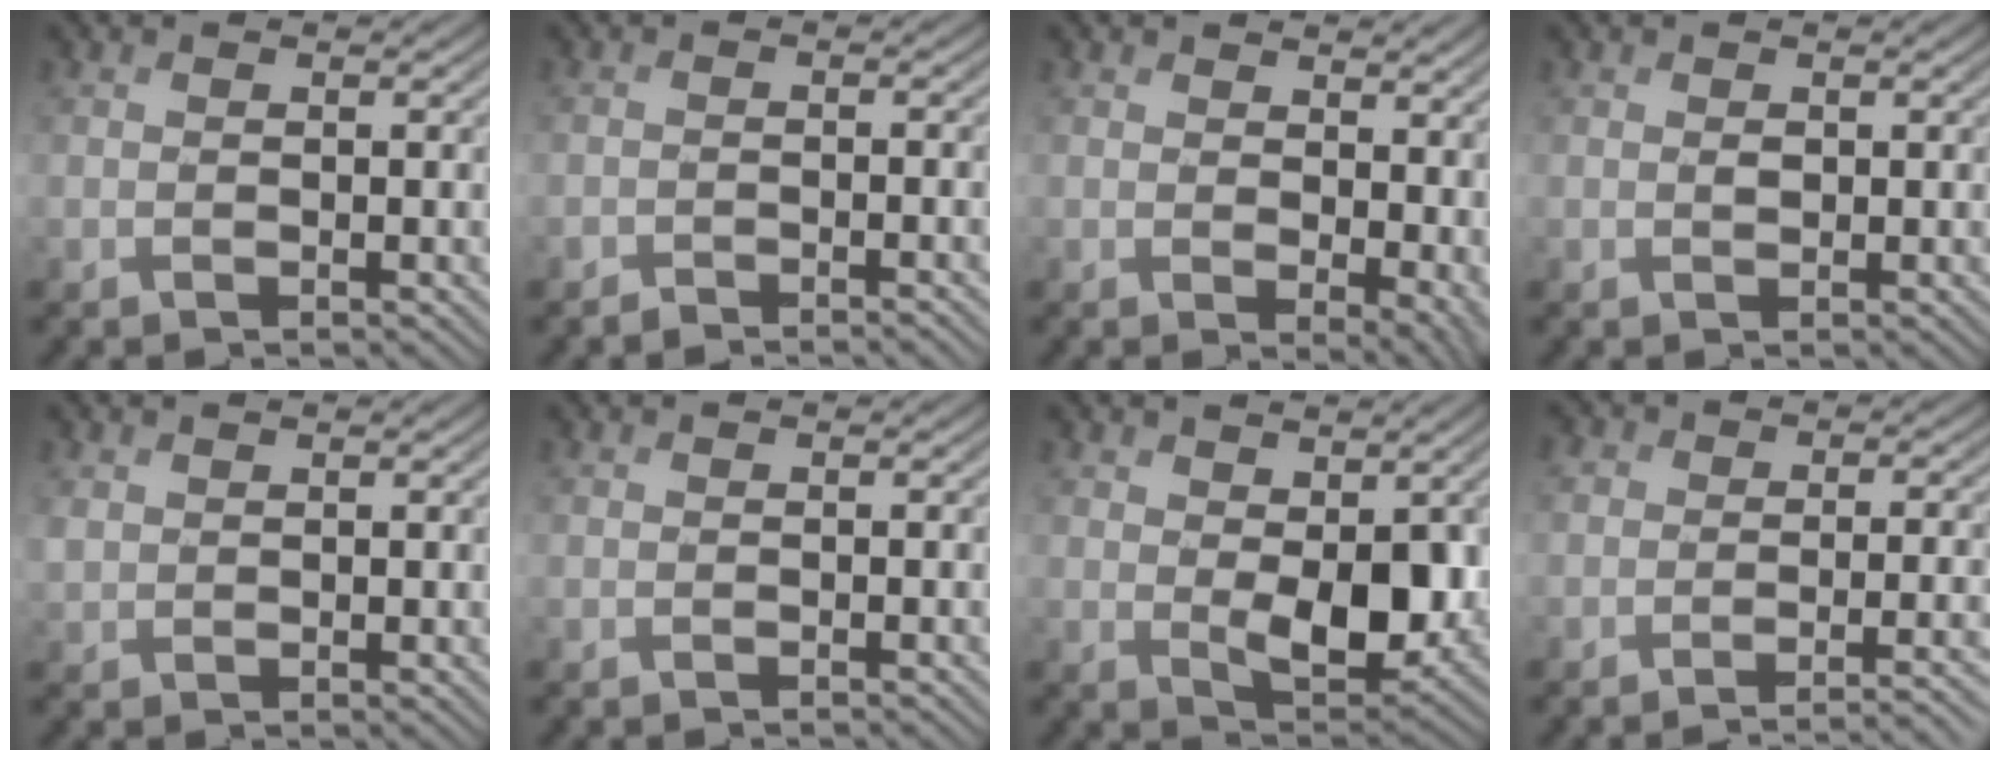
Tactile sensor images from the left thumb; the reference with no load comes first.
{"total": 1.7, "force": [-1.6, 0.2, 0.5], "torque": [-0.005, 0.001, -0.031]}
{"total": 6.5, "force": [1.9, 3.7, 5.0], "torque": [-0.078, -0.014, 0.041]}
{"total": 0.7, "force": [0.3, 0.5, 0.5], "torque": [-0.011, -0.002, 0.005]}
{"total": 1.8, "force": [1.1, 1.2, 0.9], "torque": [-0.025, -0.002, 0.027]}
{"total": 0.0}
{"total": 7.3, "force": [1.4, 4.5, 5.6], "torque": [-0.106, -0.023, 0.031]}
{"total": 3.9, "force": [-2.6, 1.3, 2.6], "torque": [-0.022, 0.005, -0.033]}